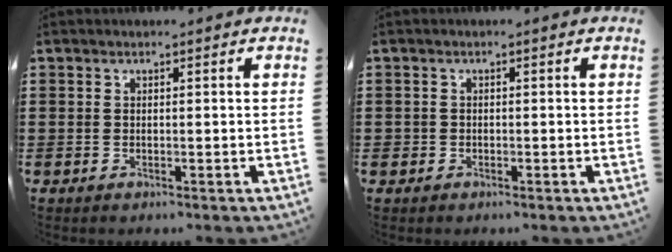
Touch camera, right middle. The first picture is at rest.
{"total": 0.9, "force": [-0.3, 0.9, 0.1], "torque": [-0.004, 0.006, -0.009]}